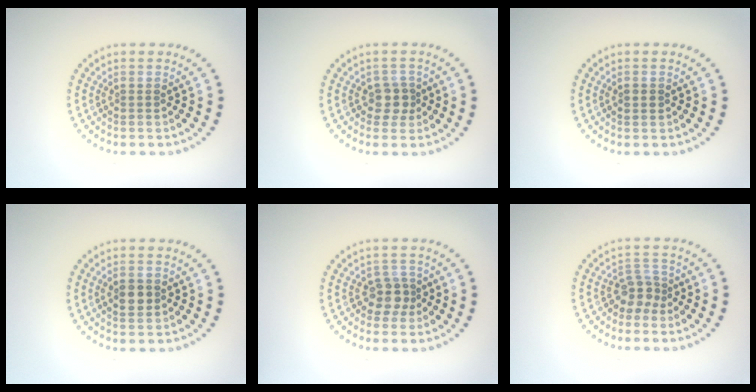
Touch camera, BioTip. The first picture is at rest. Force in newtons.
{"total": 2.0, "press": 1.8, "slide": 1.0}
{"total": 1.1, "press": 1.1, "slide": 0.1}
{"total": 2.4, "press": 2.4, "slide": 0.0}
{"total": 2.3, "press": 1.9, "slide": 1.2}
{"total": 2.2, "press": 1.7, "slide": 1.4}